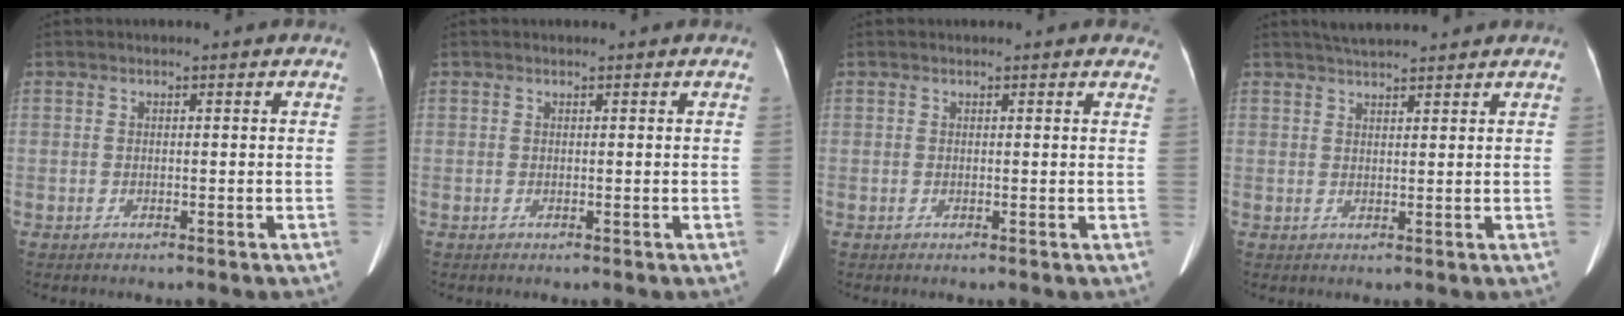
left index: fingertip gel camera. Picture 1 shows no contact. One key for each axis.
{"total": 0.0}
{"total": 3.2, "fx": 2.8, "fy": 1.0, "fz": 1.2, "tx": -0.006, "ty": 0.010, "tz": 0.016}
{"total": 5.0, "fx": 4.6, "fy": 0.4, "fz": 1.9, "tx": -0.032, "ty": 0.030, "tz": 0.077}